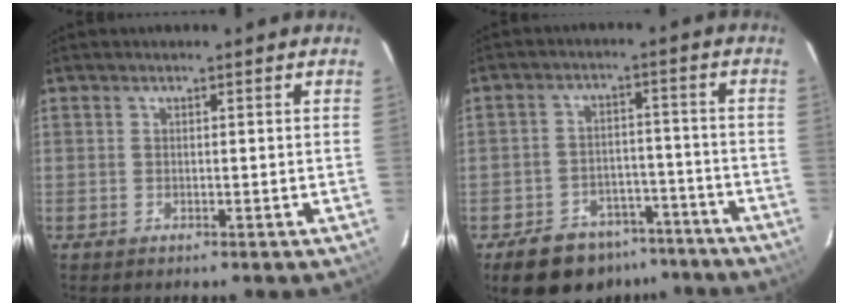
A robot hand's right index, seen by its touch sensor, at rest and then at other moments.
{"total": 13.5, "force": [-9.8, 7.9, 4.8], "torque": [-0.111, 0.023, -0.124]}